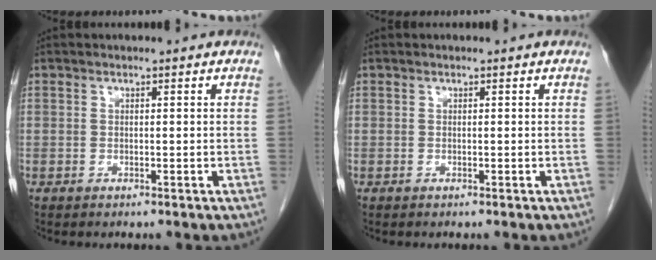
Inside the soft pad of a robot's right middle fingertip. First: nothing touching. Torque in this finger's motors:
{"motor_torque": [0.76, -0.46, 0.26, 0.02]}